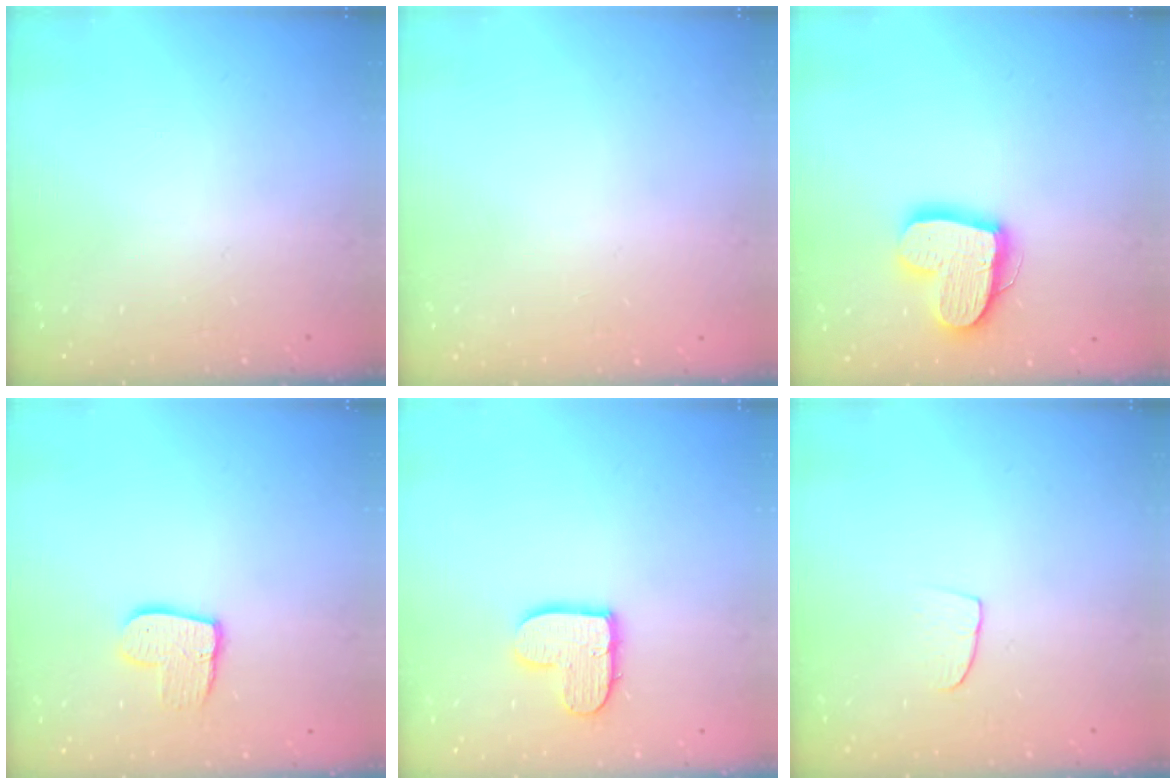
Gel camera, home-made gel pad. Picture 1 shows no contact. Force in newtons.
{"total": 0.0}
{"total": 16.5, "press": 16.5, "slide": 1.6}
{"total": 9.8, "press": 9.8, "slide": 0.7}
{"total": 10.1, "press": 10.1, "slide": 0.7}
{"total": 5.9, "press": 5.9, "slide": 0.4}